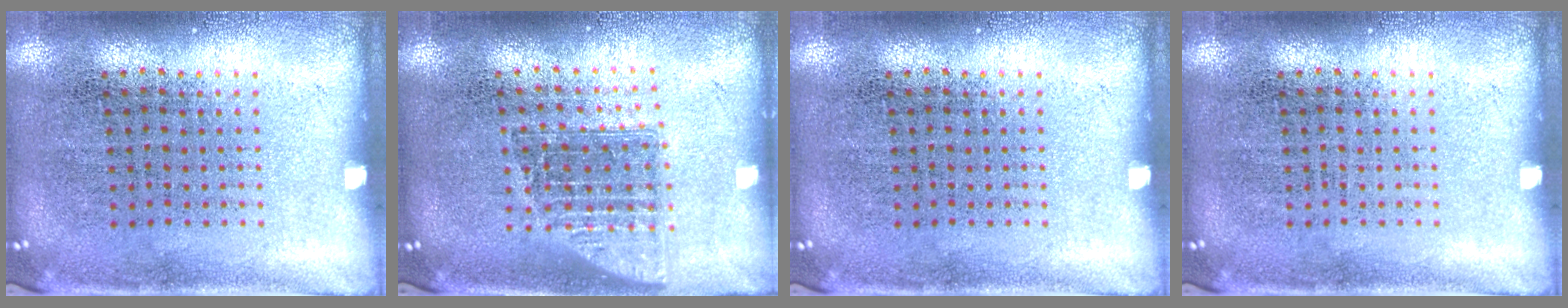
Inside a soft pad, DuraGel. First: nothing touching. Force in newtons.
{"total": 1.5, "press": 1.2, "slide": 0.9}
{"total": 0.0}
{"total": 0.0}